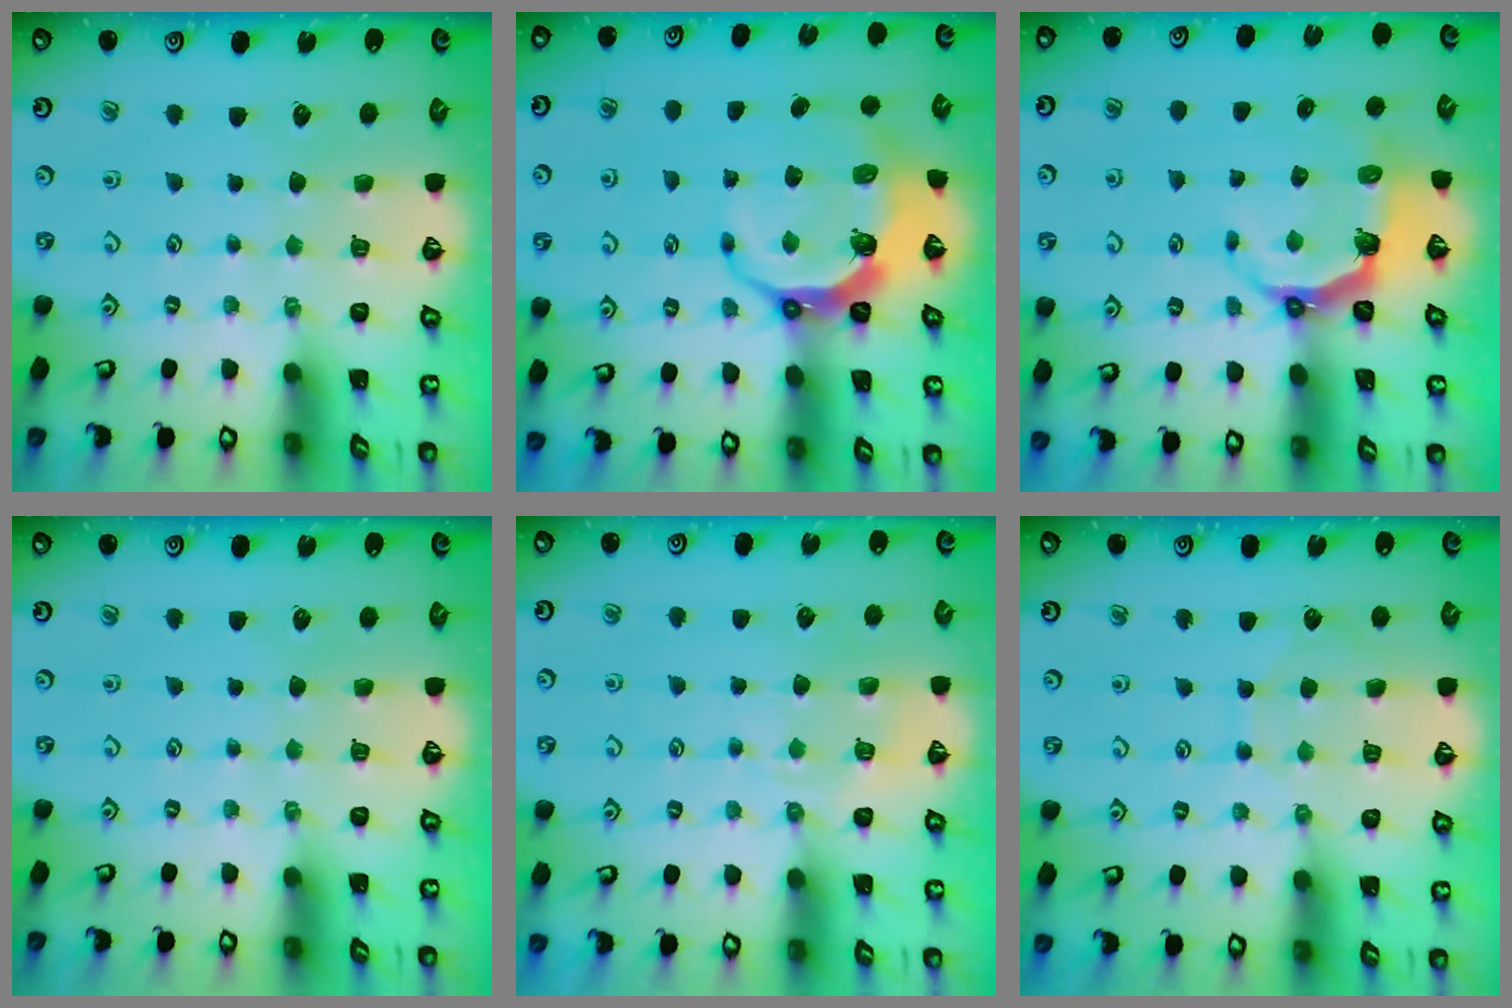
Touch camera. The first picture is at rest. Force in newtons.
{"total": 8.4, "press": 7.3, "slide": 4.2}
{"total": 5.6, "press": 4.0, "slide": 4.0}
{"total": 0.0}
{"total": 4.1, "press": 4.0, "slide": 0.9}
{"total": 5.1, "press": 5.1, "slide": 0.5}